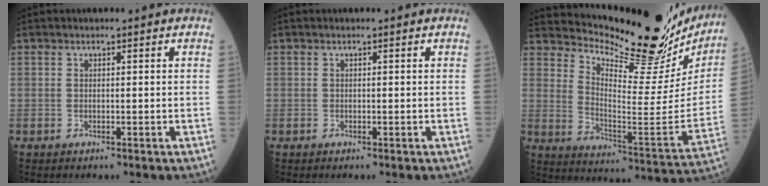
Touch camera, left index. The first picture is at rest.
{"total": 0.0}
{"total": 23.6, "force": [21.8, 4.4, 8.0], "torque": [-0.125, -0.093, 0.285]}